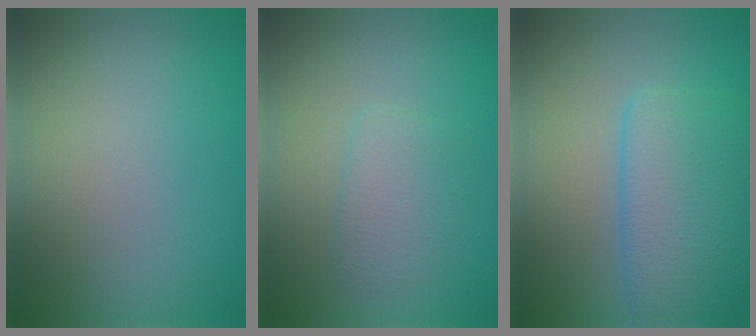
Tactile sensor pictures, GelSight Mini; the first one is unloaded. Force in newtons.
{"total": 2.1, "press": 2.1, "slide": 0.1}
{"total": 5.7, "press": 5.7, "slide": 0.2}